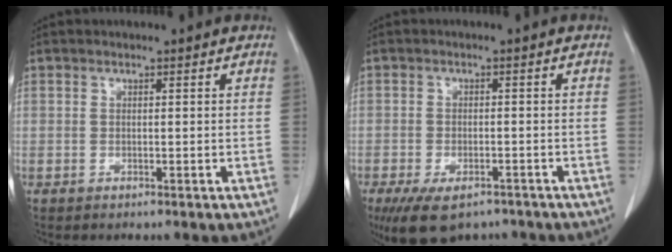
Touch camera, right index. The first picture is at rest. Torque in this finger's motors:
{"motor_torque": [1.10, -1.03, 0.46, 0.14]}